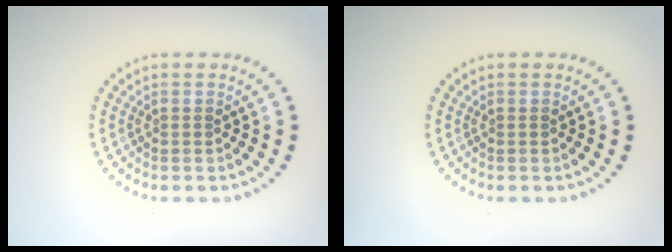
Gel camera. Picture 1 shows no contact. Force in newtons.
{"total": 0.0}